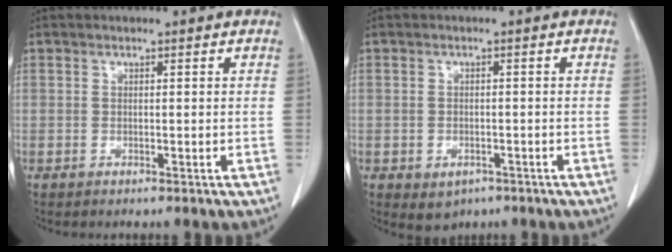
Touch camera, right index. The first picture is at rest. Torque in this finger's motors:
{"motor_torque": [0.45, -0.39, 0.08, 0.01]}